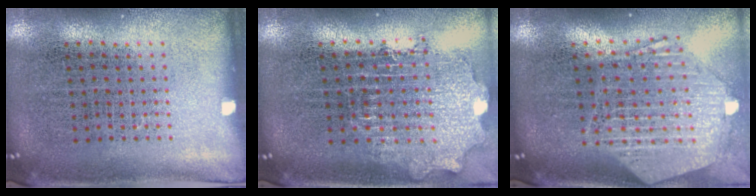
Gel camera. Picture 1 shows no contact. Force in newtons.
{"total": 2.0, "press": 1.6, "slide": 1.2}
{"total": 2.7, "press": 2.2, "slide": 1.6}